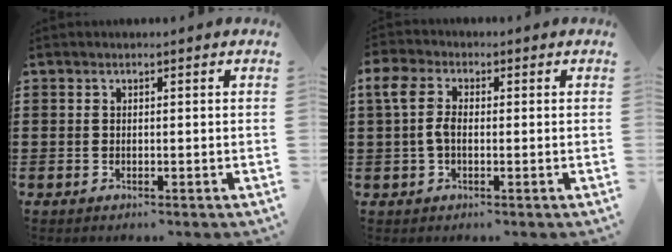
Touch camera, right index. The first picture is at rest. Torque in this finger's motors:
{"motor_torque": [1.02, -0.02, 0.55, 0.16]}